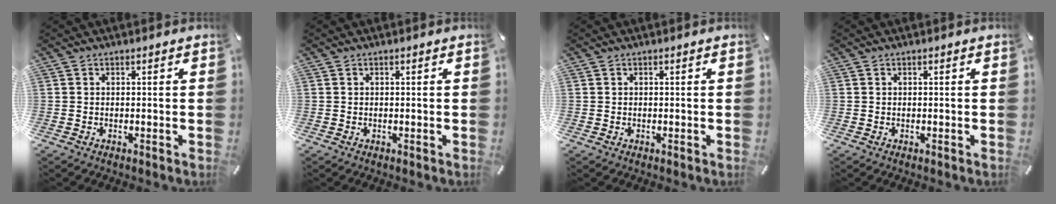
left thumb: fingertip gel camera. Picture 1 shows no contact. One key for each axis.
{"total": 0.0}
{"total": 0.0}
{"total": 0.0}